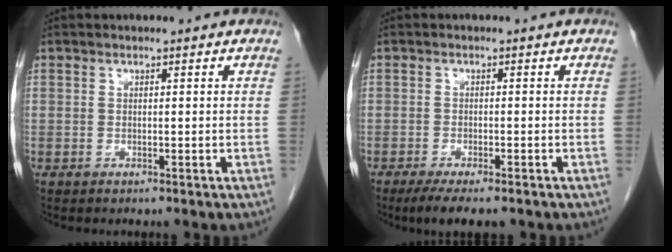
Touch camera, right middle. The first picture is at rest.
{"total": 6.2, "force": [-4.6, 1.3, 3.9], "torque": [-0.058, -0.013, -0.070]}